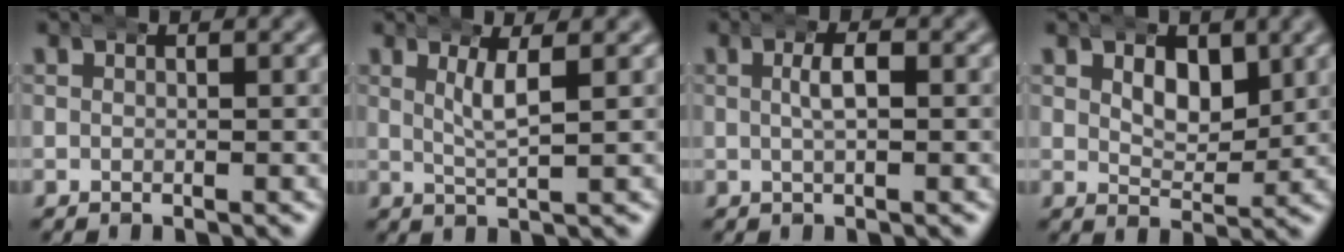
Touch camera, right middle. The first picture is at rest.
{"total": 2.5, "force": [1.2, -0.2, 2.2], "torque": [-0.046, -0.001, 0.026]}
{"total": 2.3, "force": [0.2, 0.7, 2.2], "torque": [-0.033, 0.009, 0.000]}
{"total": 3.5, "force": [1.9, 2.0, 2.1], "torque": [-0.030, -0.012, 0.036]}